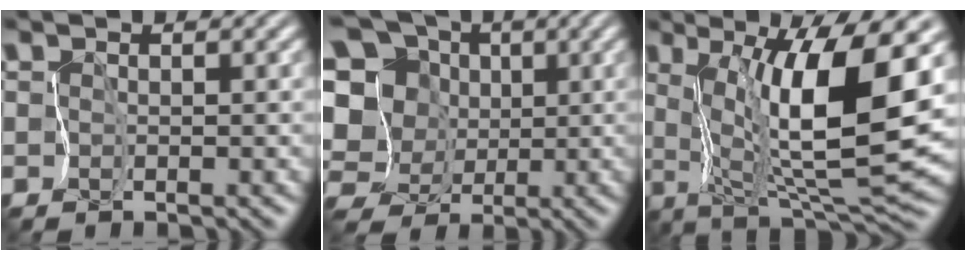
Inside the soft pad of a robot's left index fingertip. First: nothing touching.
{"total": 12.7, "force": [0.6, 11.3, 5.8], "torque": [-0.161, 0.034, -0.009]}
{"total": 10.7, "force": [2.5, 1.9, 10.2], "torque": [-0.174, -0.015, 0.052]}